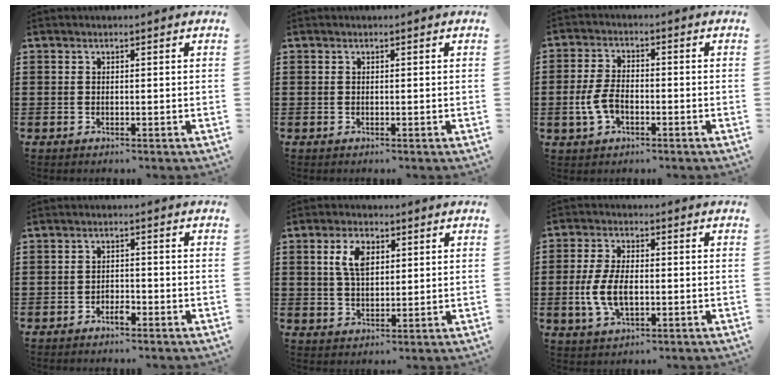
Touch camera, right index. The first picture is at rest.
{"total": 0.0}
{"total": 5.2, "force": [-1.5, 2.9, 4.0], "torque": [-0.098, -0.002, -0.033]}
{"total": 1.9, "force": [-1.5, 0.7, 0.9], "torque": [-0.022, 0.000, -0.029]}
{"total": 5.4, "force": [1.8, 2.9, 4.2], "torque": [-0.092, 0.013, 0.030]}
{"total": 7.0, "force": [-1.0, 3.6, 5.9], "torque": [-0.139, -0.002, -0.025]}